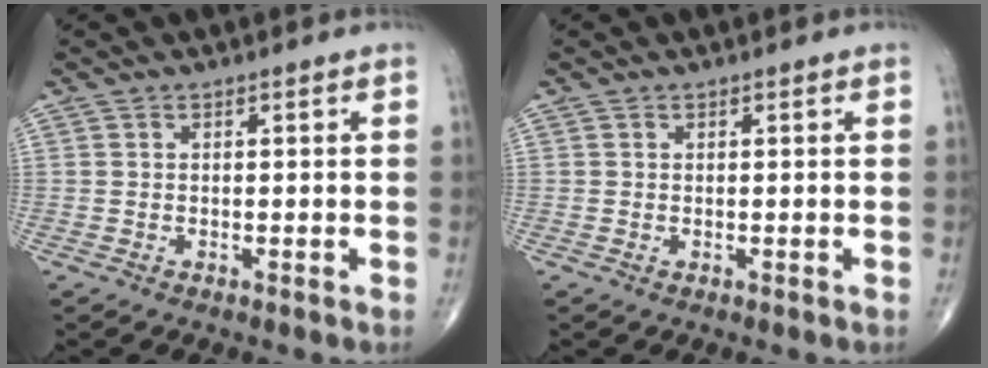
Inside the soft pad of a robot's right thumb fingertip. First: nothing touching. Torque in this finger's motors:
{"motor_torque": [0.05, -0.05, -0.13, -0.10, 0.02]}